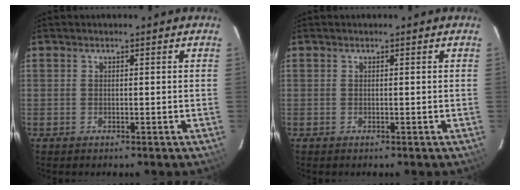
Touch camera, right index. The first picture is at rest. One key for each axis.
{"total": 0.0}